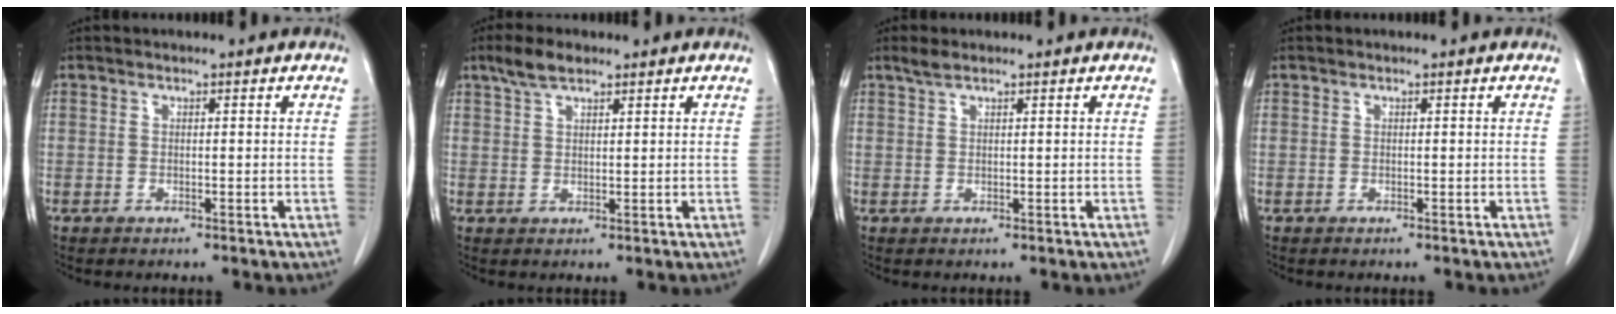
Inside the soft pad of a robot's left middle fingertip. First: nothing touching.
{"total": 3.9, "force": [2.8, 1.3, 2.3], "torque": [-0.055, 0.009, 0.057]}
{"total": 1.6, "force": [1.3, 0.2, 0.9], "torque": [-0.024, 0.007, 0.029]}
{"total": 0.0}